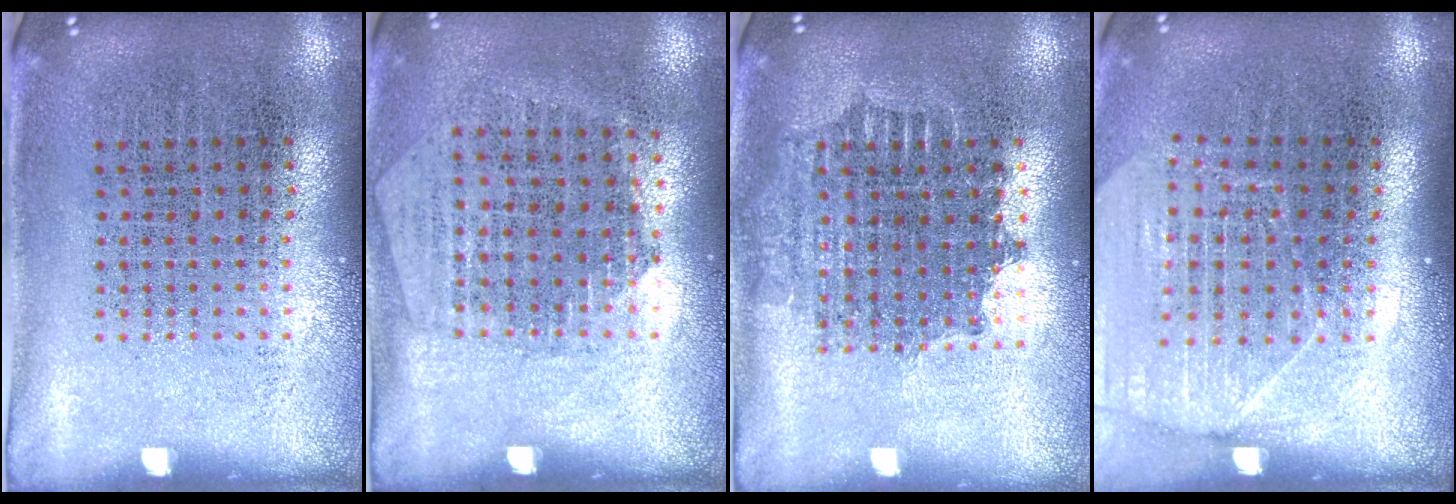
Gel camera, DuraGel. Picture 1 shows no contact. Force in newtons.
{"total": 1.3, "press": 1.2, "slide": 0.6}
{"total": 1.5, "press": 1.3, "slide": 0.8}
{"total": 1.6, "press": 1.5, "slide": 0.5}